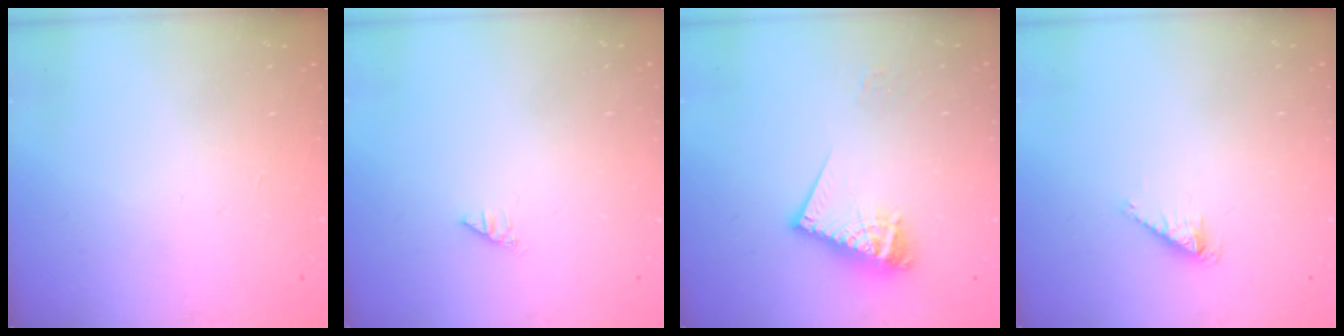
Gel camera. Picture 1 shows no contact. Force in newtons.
{"total": 0.0}
{"total": 11.7, "press": 11.7, "slide": 1.3}
{"total": 1.5, "press": 1.4, "slide": 0.1}